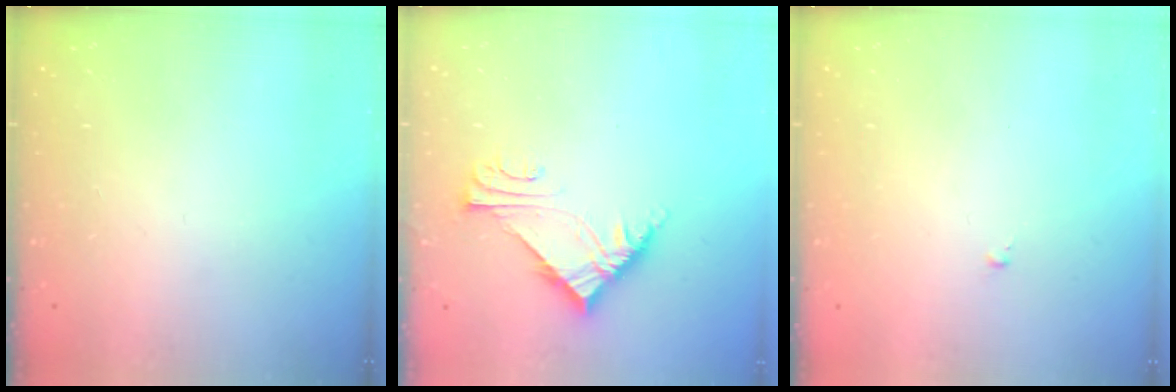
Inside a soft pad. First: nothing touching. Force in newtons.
{"total": 7.0, "press": 7.0, "slide": 0.4}
{"total": 0.0}